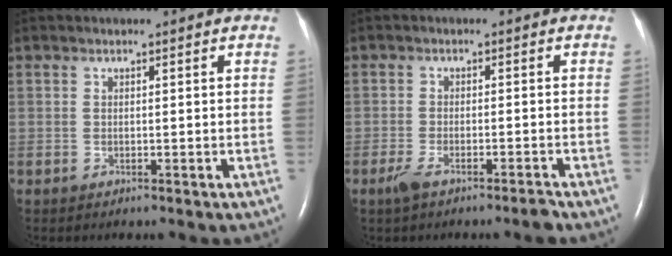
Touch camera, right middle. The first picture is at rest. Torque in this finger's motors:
{"motor_torque": [0.24, -0.26, 0.04, 0.02]}